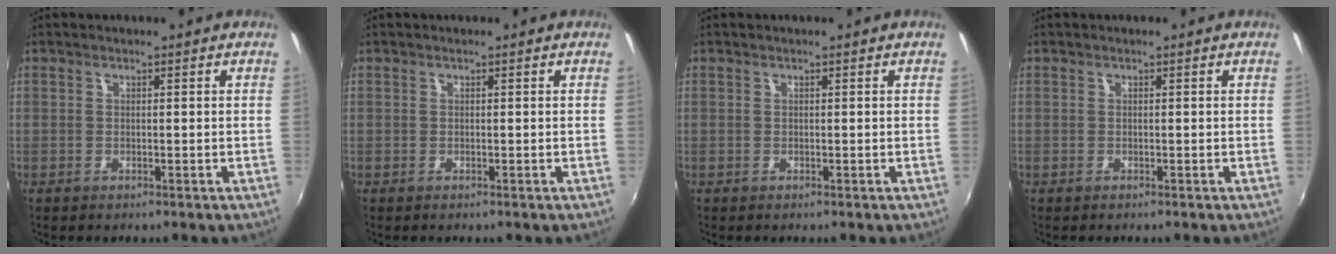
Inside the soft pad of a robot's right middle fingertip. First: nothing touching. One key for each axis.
{"total": 0.0}
{"total": 0.0}
{"total": 0.0}